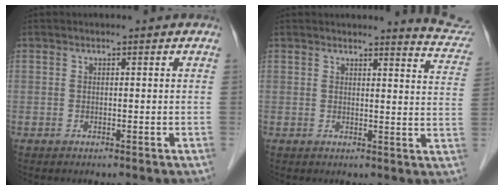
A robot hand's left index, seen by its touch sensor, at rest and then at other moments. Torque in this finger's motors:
{"motor_torque": [0.95, -1.19, 0.10, 0.01]}